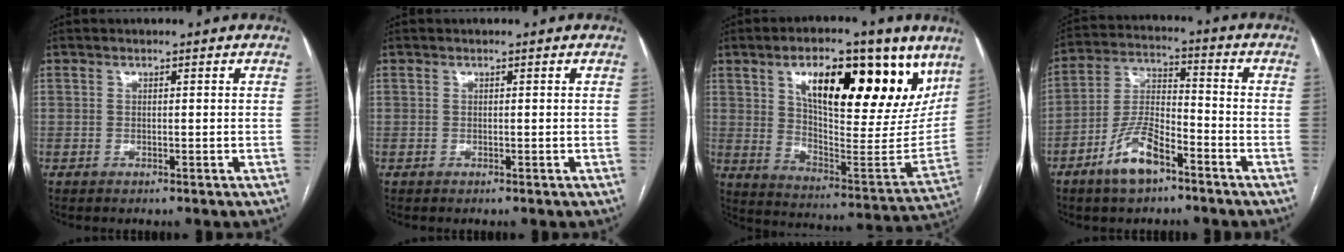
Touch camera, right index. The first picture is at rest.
{"total": 0.0}
{"total": 24.9, "force": [12.9, 8.8, 19.3], "torque": [-0.276, 0.013, 0.205]}
{"total": 9.6, "force": [-5.8, 3.4, 6.8], "torque": [-0.148, 0.006, -0.109]}